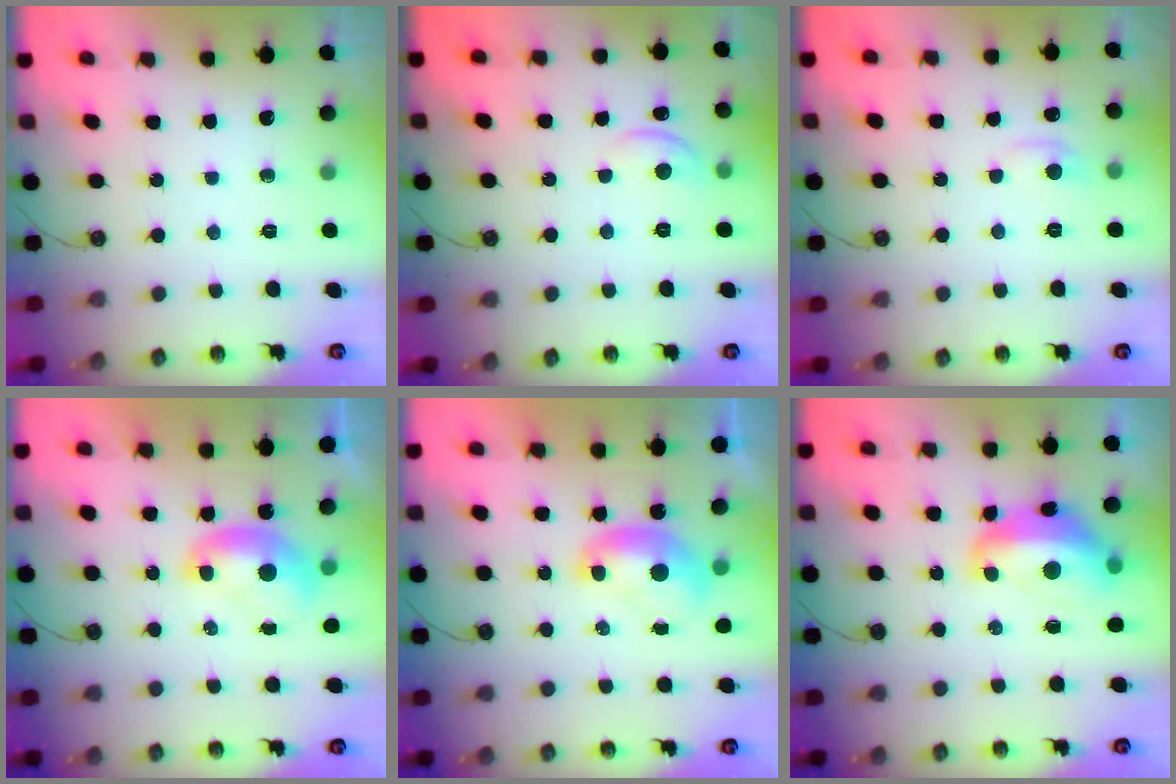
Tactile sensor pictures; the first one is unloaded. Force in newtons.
{"total": 1.8, "press": 1.7, "slide": 0.6}
{"total": 1.0, "press": 0.8, "slide": 0.6}
{"total": 1.7, "press": 1.6, "slide": 0.1}
{"total": 1.7, "press": 1.6, "slide": 0.1}
{"total": 7.4, "press": 7.3, "slide": 1.1}